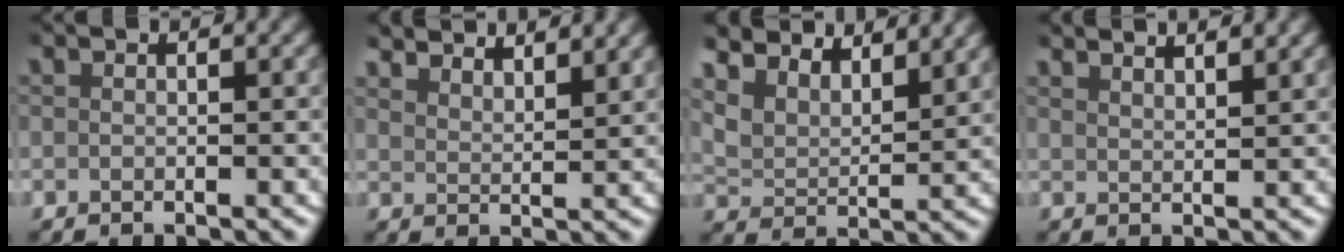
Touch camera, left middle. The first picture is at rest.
{"total": 4.3, "force": [4.0, 0.8, 1.3], "torque": [-0.024, -0.004, 0.069]}
{"total": 7.6, "force": [5.0, 4.7, 3.4], "torque": [-0.082, 0.000, 0.073]}
{"total": 3.3, "force": [3.2, 0.3, 0.9], "torque": [-0.016, -0.001, 0.055]}